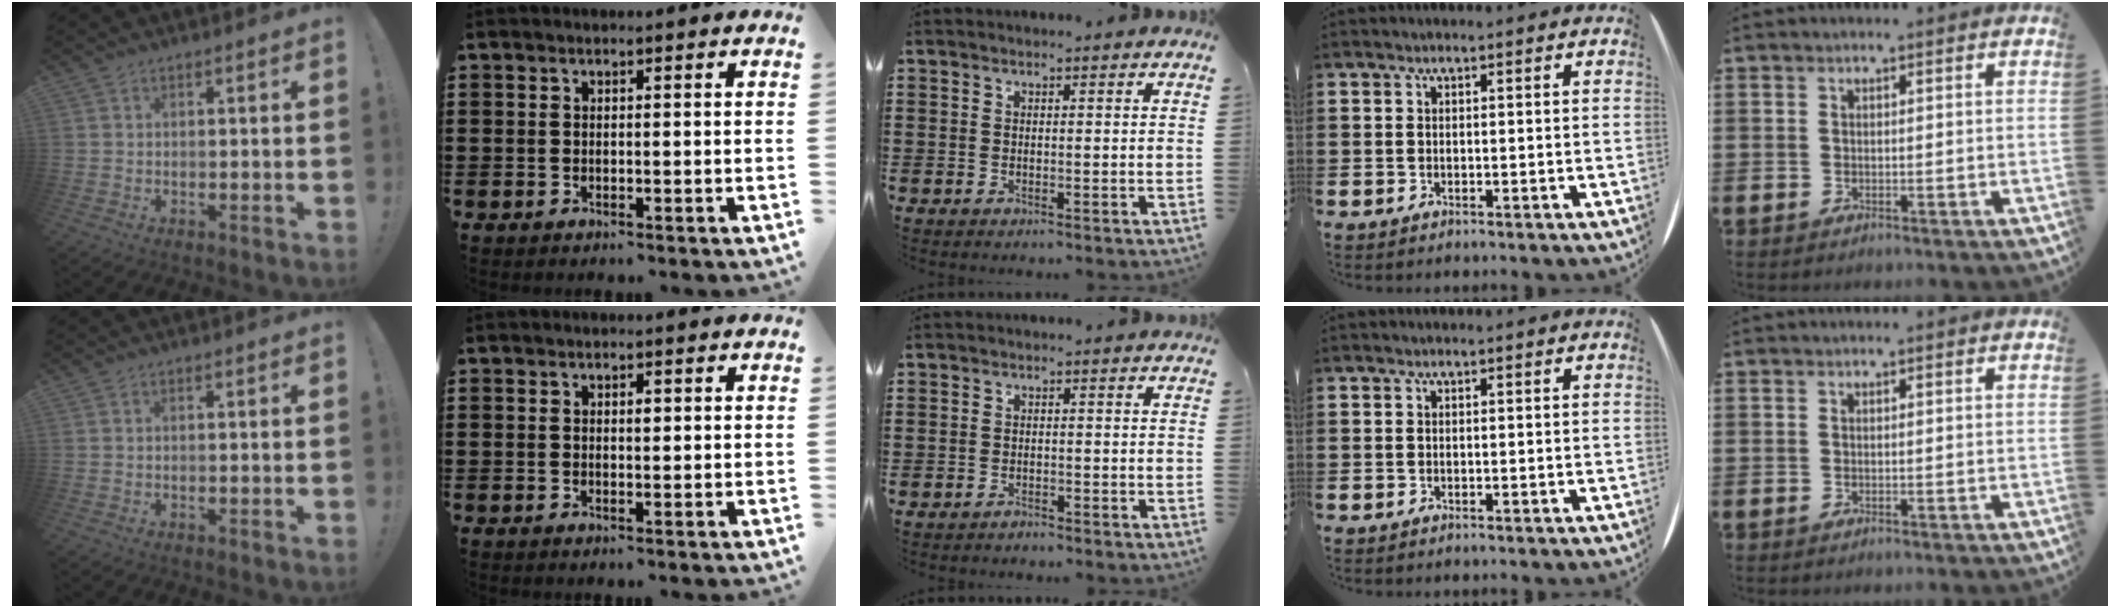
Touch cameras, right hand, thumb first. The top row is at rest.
{"index": {"total": 0.9, "force": [0.2, 0.5, 0.7], "torque": [-0.006, -0.003, 0.003]}, "middle": {"total": 1.1, "force": [-1.1, 0.2, 0.1], "torque": [-0.006, -0.001, -0.024]}}